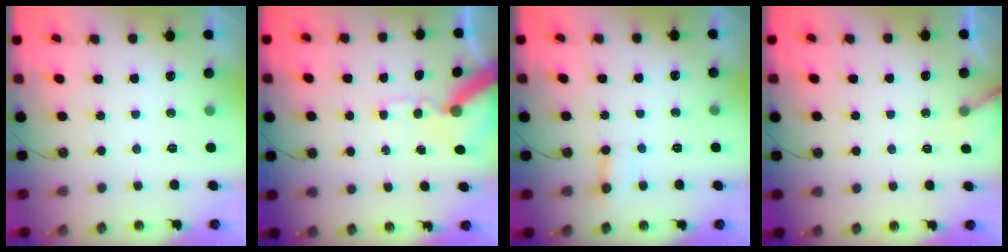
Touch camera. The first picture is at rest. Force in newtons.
{"total": 12.5, "press": 12.4, "slide": 2.0}
{"total": 2.6, "press": 2.6, "slide": 0.1}
{"total": 4.5, "press": 4.5, "slide": 0.4}